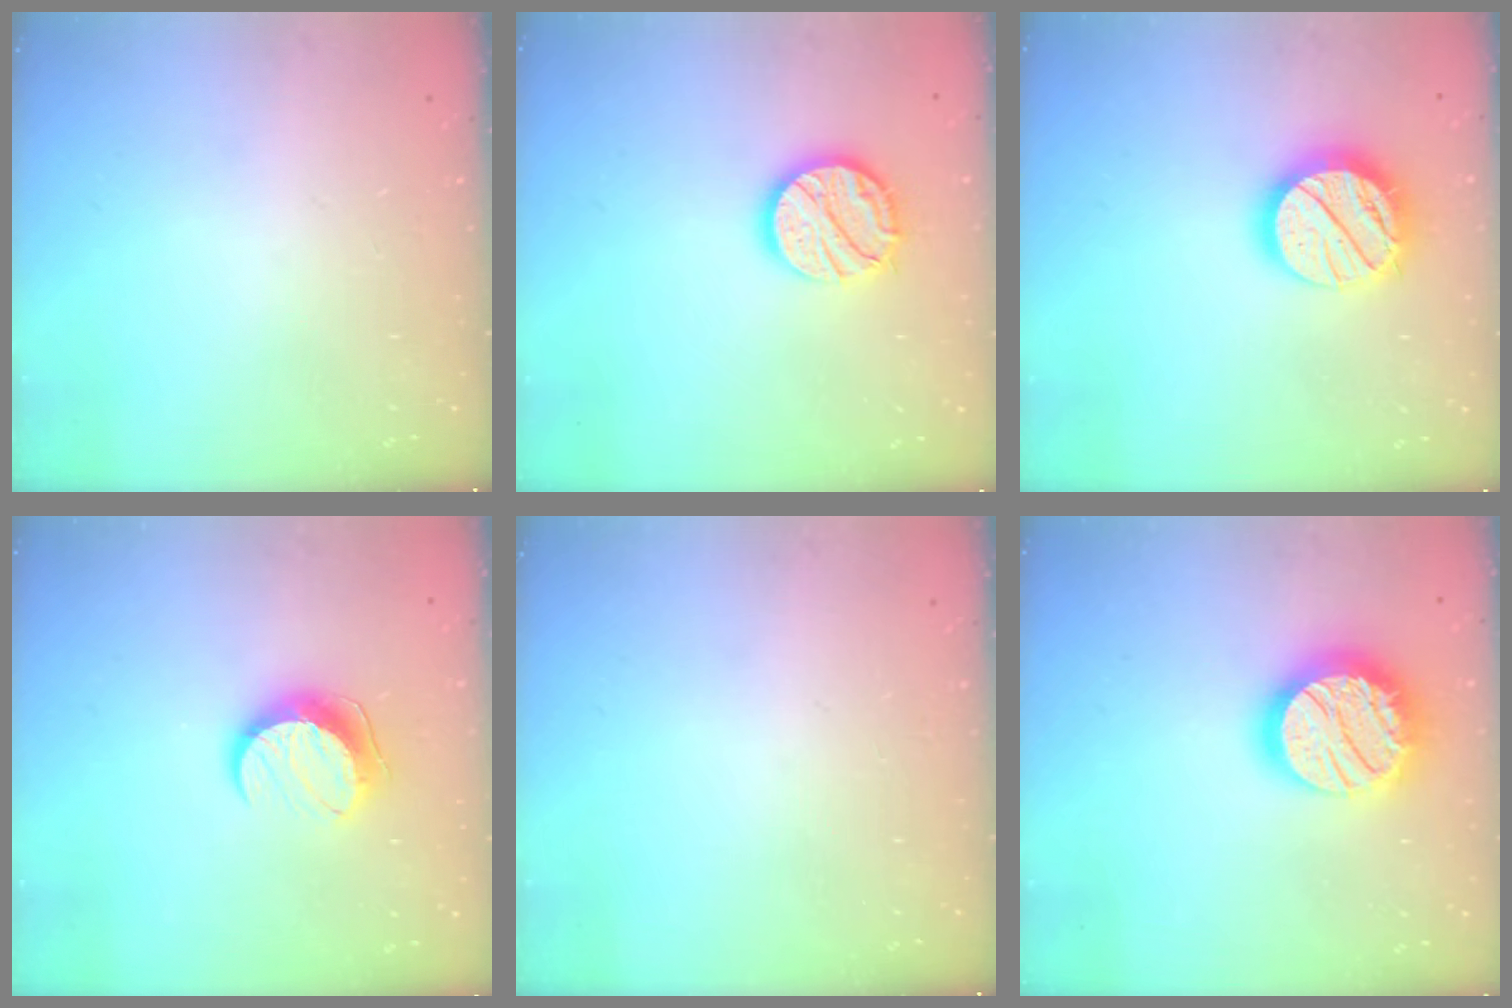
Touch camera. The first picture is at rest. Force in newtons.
{"total": 13.4, "press": 13.4, "slide": 0.9}
{"total": 17.3, "press": 17.2, "slide": 1.4}
{"total": 9.8, "press": 9.8, "slide": 0.5}
{"total": 0.0}
{"total": 22.2, "press": 22.2, "slide": 1.4}